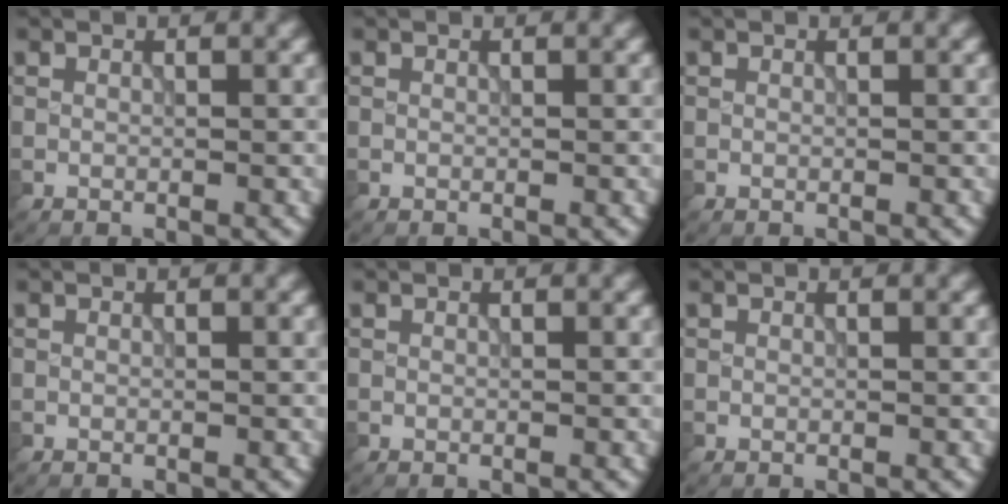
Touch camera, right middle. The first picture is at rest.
{"total": 0.0}
{"total": 0.0}
{"total": 0.0}
{"total": 0.0}
{"total": 0.0}